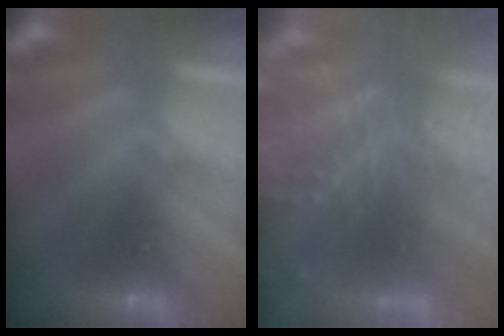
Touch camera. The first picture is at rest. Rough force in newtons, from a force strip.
{"total": 9.2}